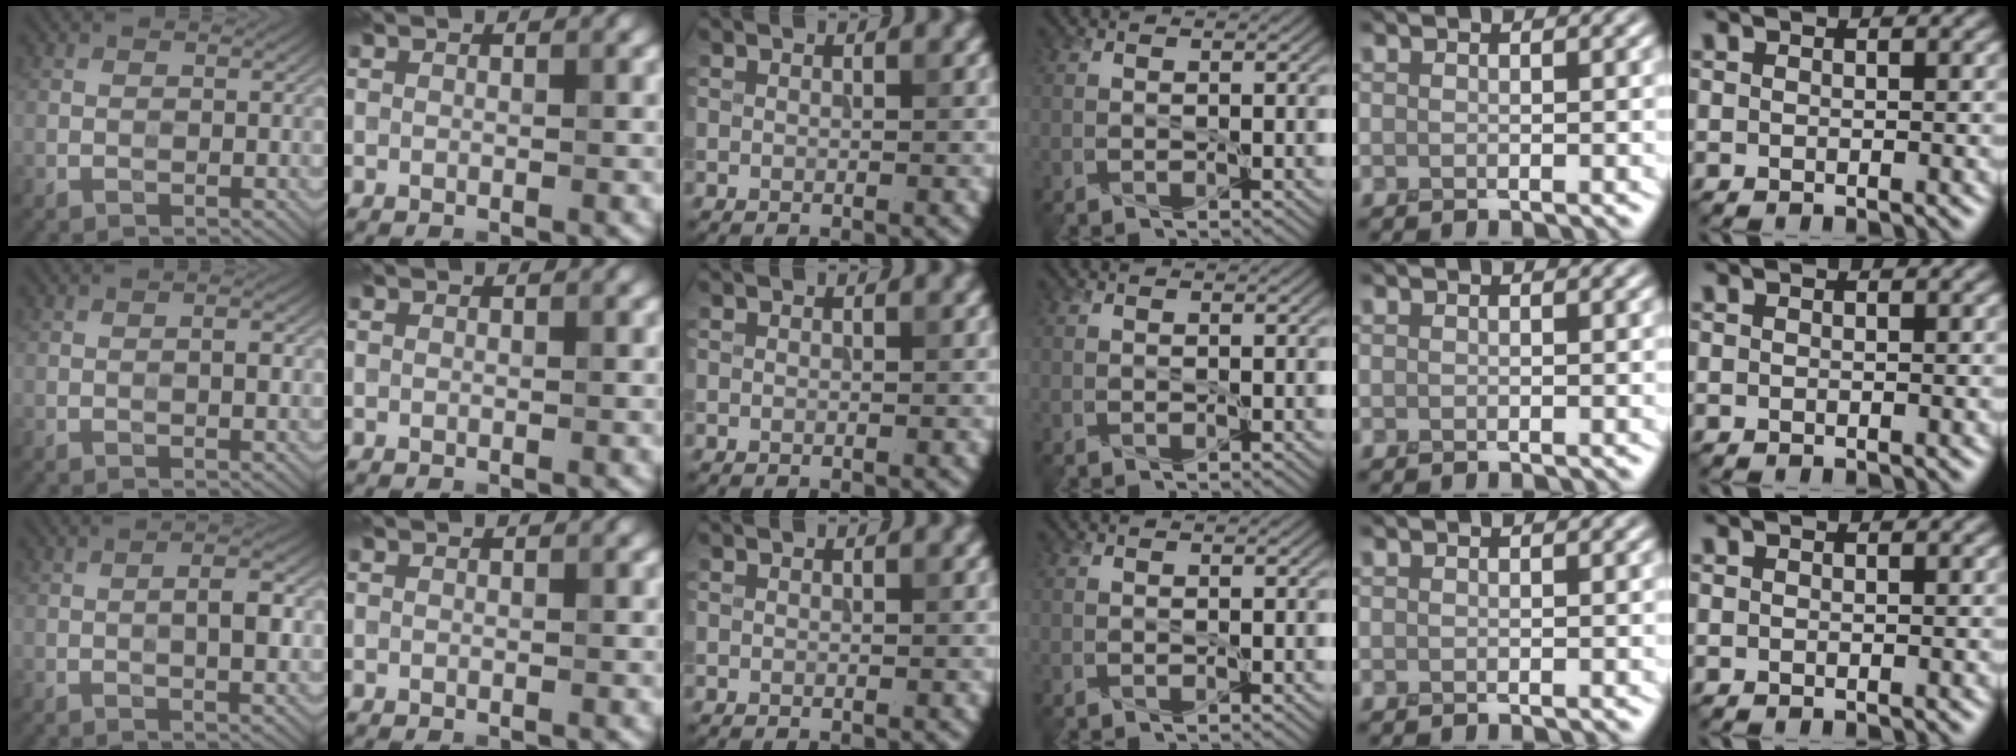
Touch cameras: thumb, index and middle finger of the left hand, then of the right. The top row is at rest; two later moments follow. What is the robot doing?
{"motion": "peel", "object": "bandage"}